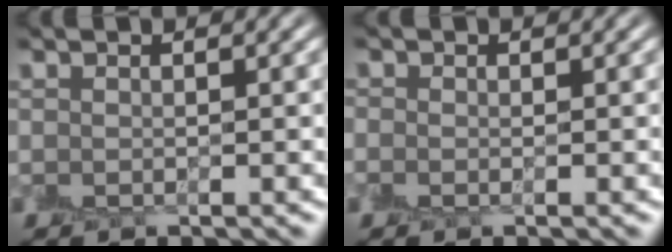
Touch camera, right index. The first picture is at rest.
{"total": 0.7, "force": [-0.3, 0.6, 0.2], "torque": [-0.003, -0.002, -0.007]}